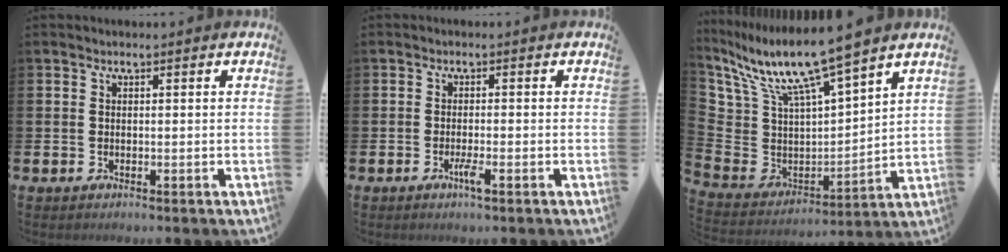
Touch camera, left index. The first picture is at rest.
{"total": 1.7, "force": [-0.9, 0.2, 1.4], "torque": [-0.029, -0.001, -0.015]}
{"total": 10.1, "force": [9.0, 1.5, 4.2], "torque": [-0.127, -0.060, 0.155]}